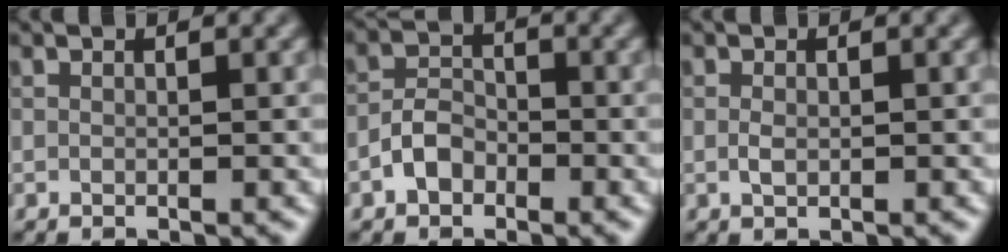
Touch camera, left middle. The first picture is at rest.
{"total": 2.6, "force": [-1.4, 1.8, 1.3], "torque": [-0.022, 0.010, -0.032]}
{"total": 1.0, "force": [0.0, 0.6, 0.8], "torque": [-0.019, -0.002, 0.000]}